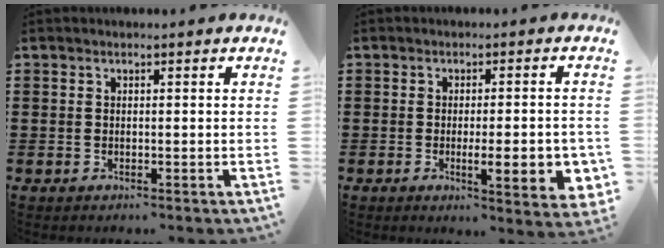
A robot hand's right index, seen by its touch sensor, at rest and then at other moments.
{"total": 6.8, "force": [-1.5, 1.4, 6.5], "torque": [-0.087, -0.013, -0.022]}